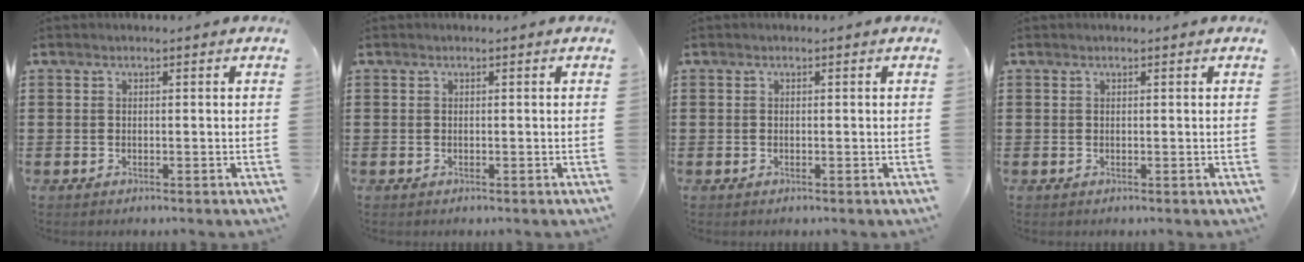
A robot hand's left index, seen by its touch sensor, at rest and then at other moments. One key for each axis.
{"total": 0.0}
{"total": 0.0}
{"total": 0.0}